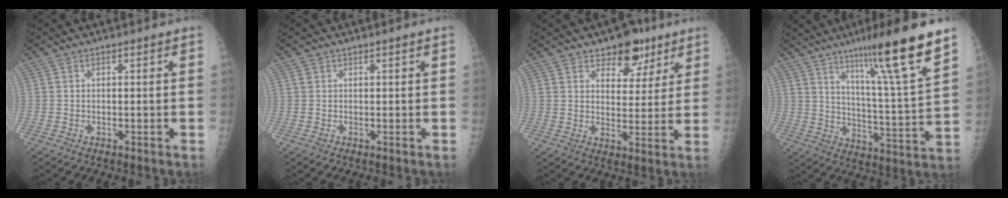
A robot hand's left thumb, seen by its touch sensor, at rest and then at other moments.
{"total": 0.8, "force": [0.4, 0.5, 0.5], "torque": [-0.011, 0.003, 0.009]}
{"total": 8.8, "force": [5.9, 5.2, 4.1], "torque": [-0.013, -0.032, 0.085]}
{"total": 19.0, "force": [12.2, 1.0, 14.5], "torque": [-0.206, -0.063, 0.192]}